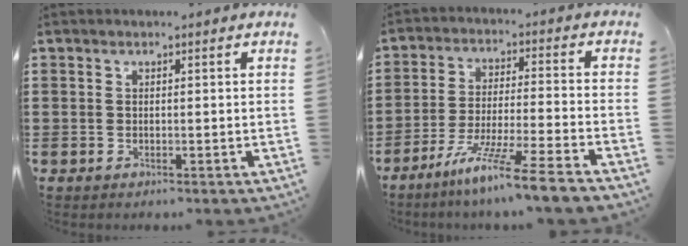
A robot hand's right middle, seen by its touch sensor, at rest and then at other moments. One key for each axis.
{"total": 9.5, "fx": -7.7, "fy": -1.0, "fz": 5.4, "tx": -0.101, "ty": -0.012, "tz": -0.152}